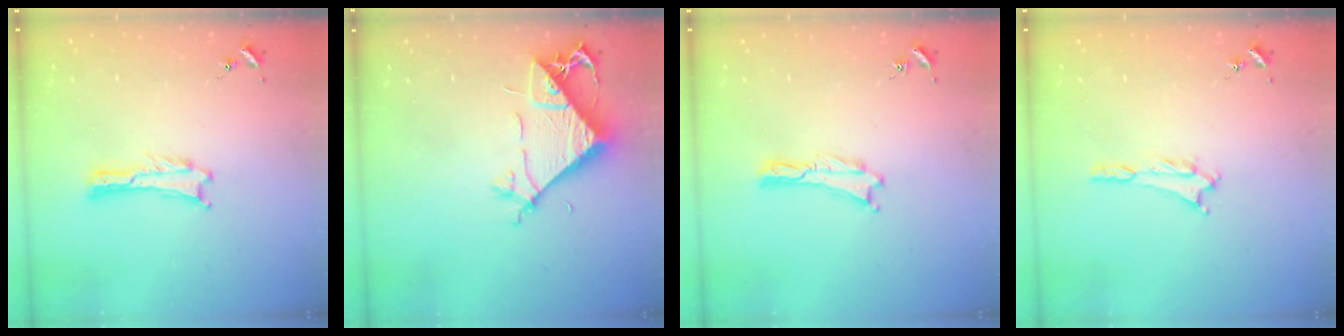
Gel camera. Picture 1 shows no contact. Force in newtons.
{"total": 8.5, "press": 8.5, "slide": 0.7}
{"total": 0.0}
{"total": 1.2, "press": 1.2, "slide": 0.2}